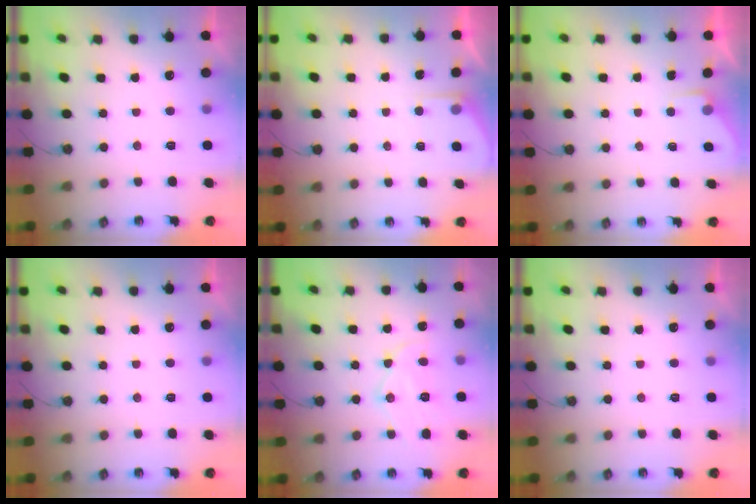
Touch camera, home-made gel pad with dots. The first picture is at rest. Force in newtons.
{"total": 3.9, "press": 3.9, "slide": 0.4}
{"total": 2.4, "press": 2.4, "slide": 0.4}
{"total": 0.0}
{"total": 12.0, "press": 11.9, "slide": 1.0}
{"total": 0.0}